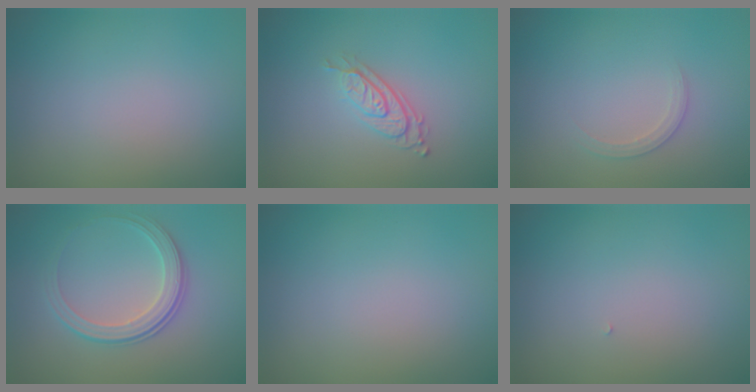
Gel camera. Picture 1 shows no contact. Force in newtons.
{"total": 2.8, "press": 2.1, "slide": 1.9}
{"total": 1.3, "press": 1.3, "slide": 0.1}
{"total": 2.8, "press": 2.2, "slide": 1.8}
{"total": 0.0}
{"total": 0.0}